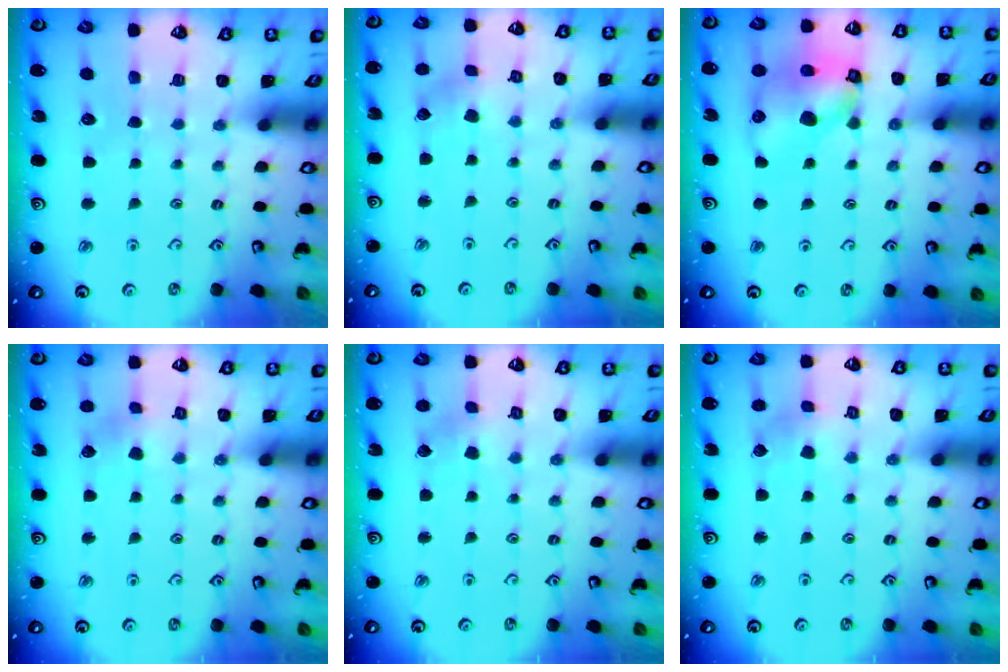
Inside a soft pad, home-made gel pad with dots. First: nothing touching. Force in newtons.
{"total": 2.3, "press": 2.3, "slide": 0.4}
{"total": 12.5, "press": 12.3, "slide": 1.8}
{"total": 3.2, "press": 3.2, "slide": 0.5}
{"total": 2.2, "press": 2.2, "slide": 0.1}
{"total": 2.1, "press": 2.1, "slide": 0.1}